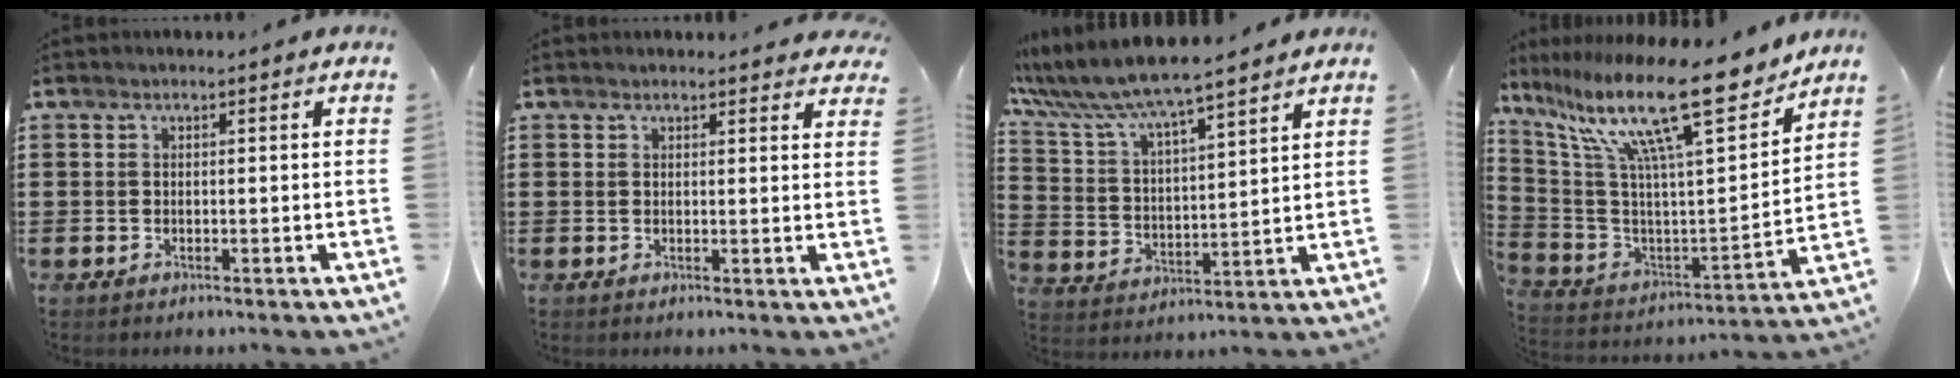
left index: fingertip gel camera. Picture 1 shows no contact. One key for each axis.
{"total": 1.7, "fx": 1.6, "fy": 0.4, "fz": 0.4, "tx": -0.002, "ty": 0.000, "tz": 0.029}
{"total": 7.5, "fx": 6.9, "fy": 0.2, "fz": 3.0, "tx": -0.089, "ty": -0.037, "tz": 0.115}
{"total": 18.0, "fx": 12.9, "fy": 2.5, "fz": 12.3, "tx": -0.251, "ty": -0.084, "tz": 0.205}